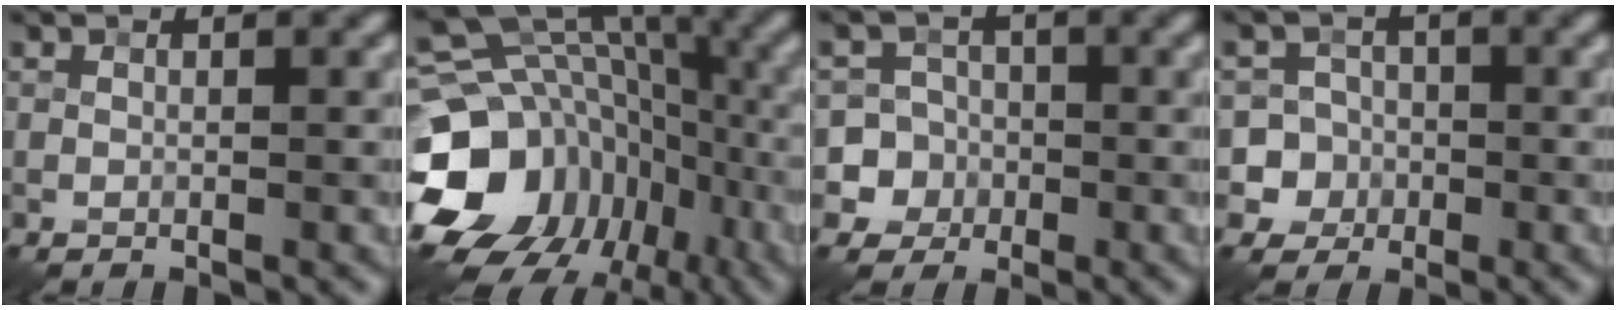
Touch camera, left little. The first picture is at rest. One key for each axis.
{"total": 17.6, "fx": -6.8, "fy": 13.9, "fz": 8.3, "tx": -0.186, "ty": 0.002, "tz": -0.096}
{"total": 5.6, "fx": -2.0, "fy": 5.3, "fz": 0.4, "tx": 0.013, "ty": 0.011, "tz": -0.055}
{"total": 4.9, "fx": -1.7, "fy": 4.6, "fz": 0.3, "tx": 0.018, "ty": 0.011, "tz": -0.047}